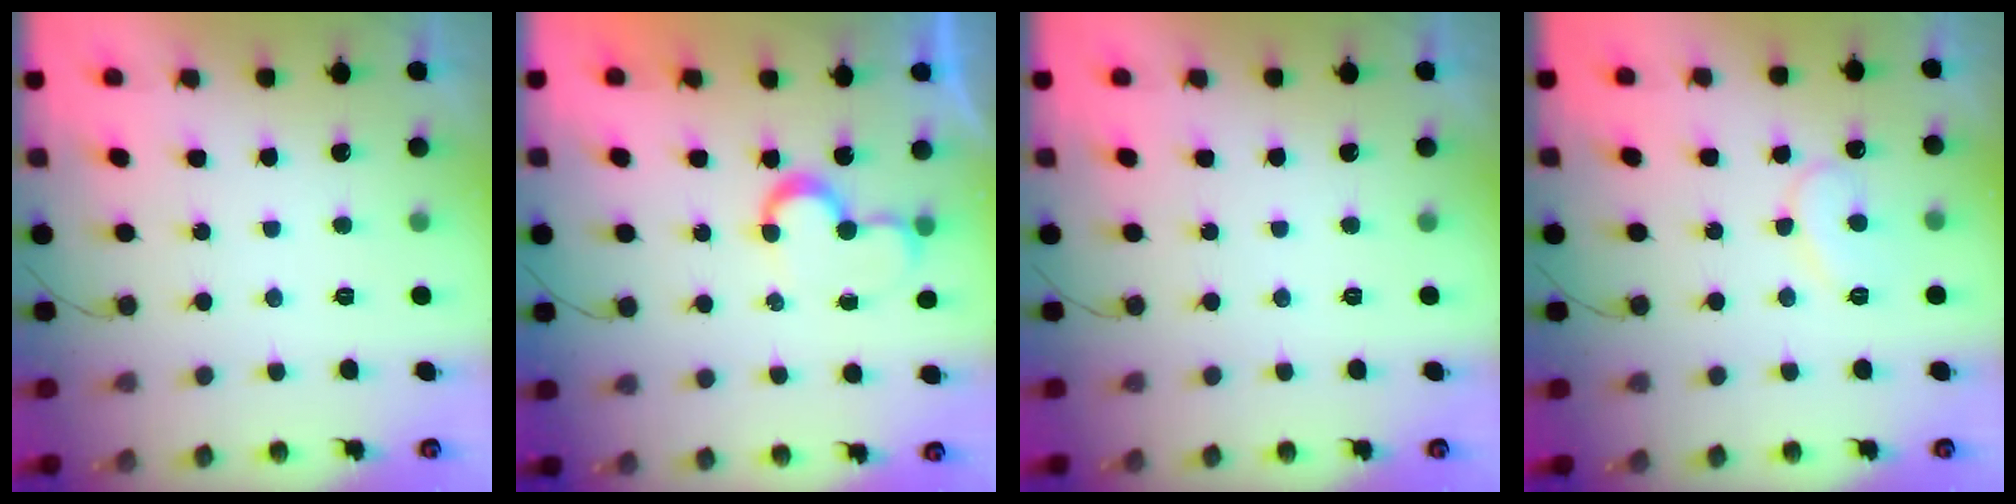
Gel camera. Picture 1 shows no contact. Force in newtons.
{"total": 7.2, "press": 7.1, "slide": 0.6}
{"total": 0.0}
{"total": 8.8, "press": 8.8, "slide": 0.8}